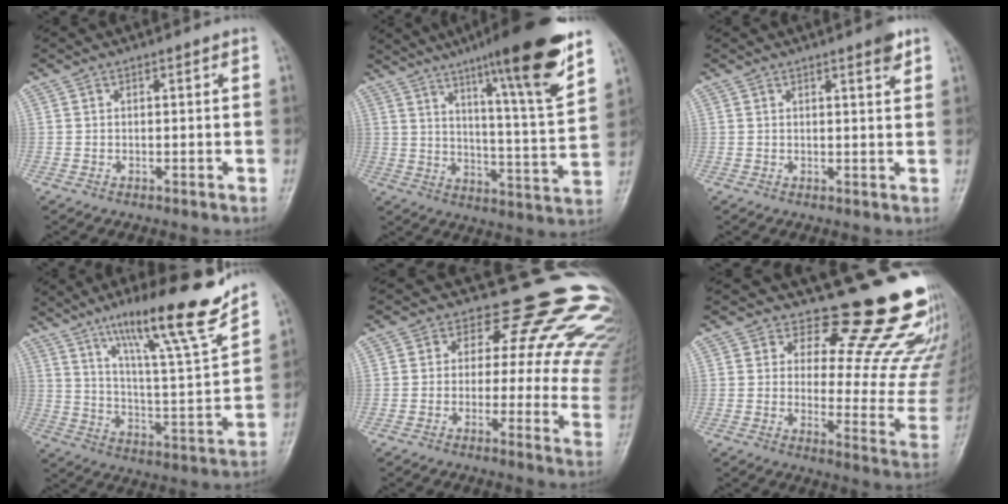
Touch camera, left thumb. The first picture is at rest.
{"total": 20.2, "force": [12.8, 1.9, 15.5], "torque": [-0.204, -0.061, 0.195]}
{"total": 2.6, "force": [1.7, 0.4, 1.9], "torque": [-0.016, -0.010, 0.021]}
{"total": 19.4, "force": [13.7, 2.0, 13.6], "torque": [-0.189, -0.074, 0.222]}
{"total": 20.4, "force": [12.5, 10.5, 12.2], "torque": [-0.092, -0.042, 0.115]}
{"total": 20.8, "force": [16.9, 7.3, 9.7], "torque": [-0.064, -0.139, 0.197]}